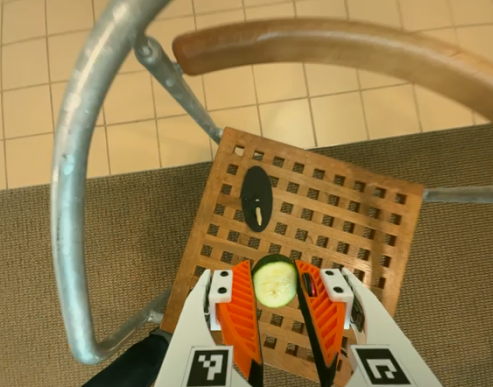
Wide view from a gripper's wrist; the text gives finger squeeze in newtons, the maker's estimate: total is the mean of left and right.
{"total": 5.5, "left": 5.2, "right": 5.9}